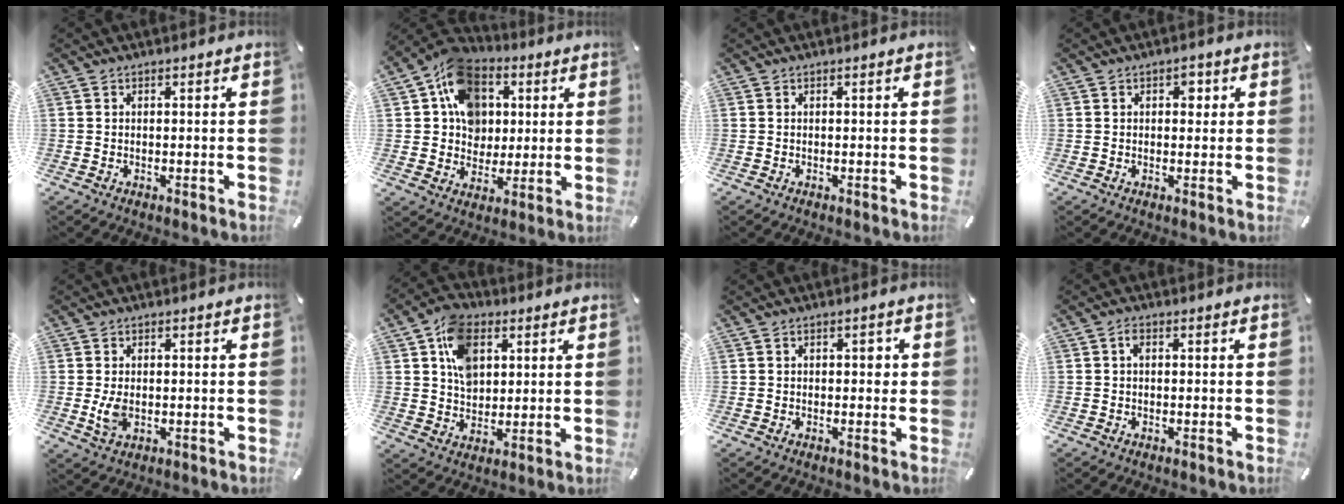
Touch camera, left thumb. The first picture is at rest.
{"total": 13.2, "force": [3.9, 11.5, 5.2], "torque": [-0.094, -0.018, 0.078]}
{"total": 0.0}
{"total": 2.5, "force": [0.8, 1.7, 1.6], "torque": [-0.011, -0.001, 0.006]}
{"total": 4.3, "force": [-0.3, 2.8, 3.2], "torque": [-0.070, -0.007, -0.009]}
{"total": 10.7, "force": [3.8, 8.1, 5.9], "torque": [-0.097, 0.006, 0.073]}
{"total": 1.9, "force": [0.2, 1.3, 1.4], "torque": [-0.021, 0.005, -0.003]}
{"total": 1.3, "force": [0.1, 0.7, 1.1], "torque": [-0.024, 0.005, 0.000]}